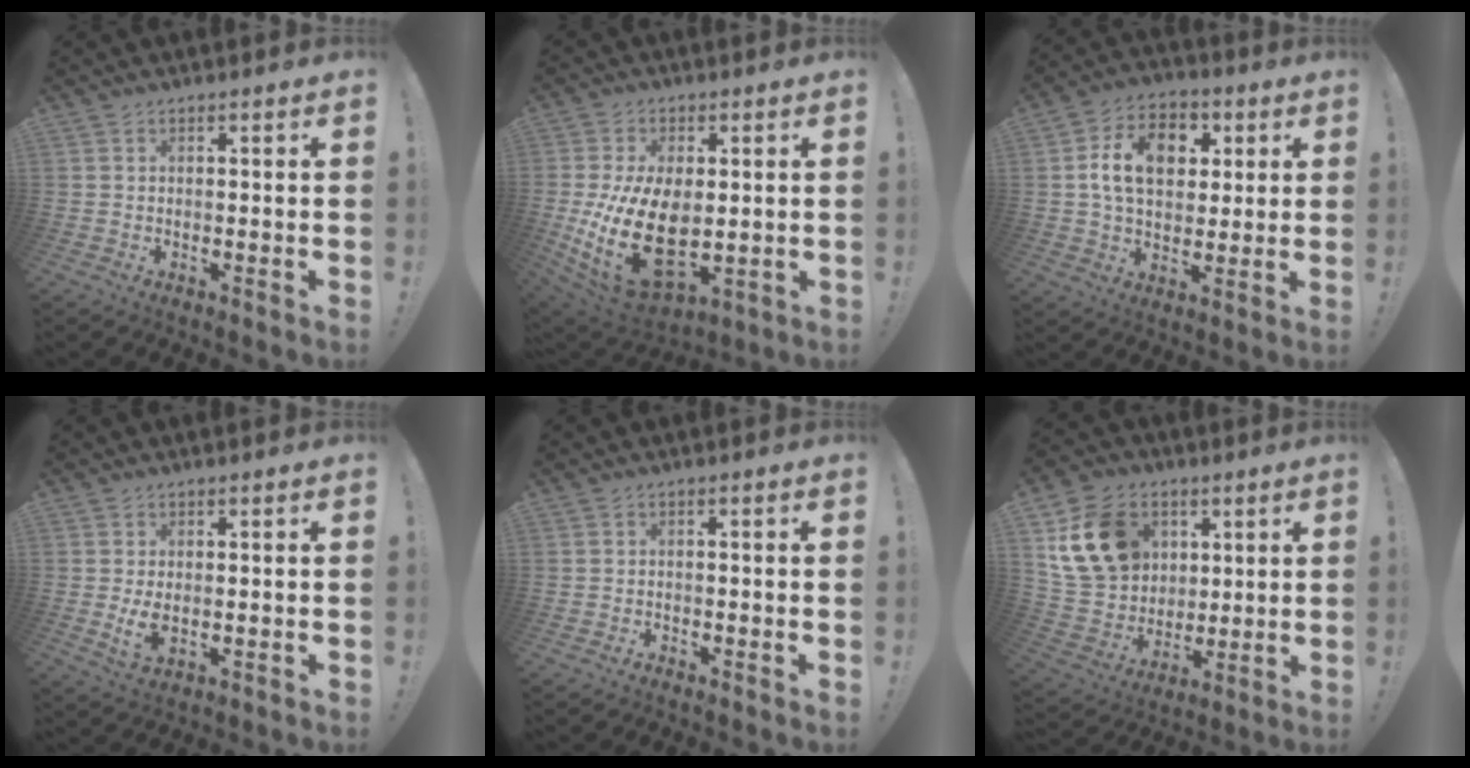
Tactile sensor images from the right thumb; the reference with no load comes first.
{"total": 21.2, "force": [-2.1, 13.0, 16.6], "torque": [-0.316, -0.004, -0.021]}
{"total": 14.9, "force": [3.7, 10.6, 9.8], "torque": [-0.153, 0.006, 0.073]}
{"total": 4.4, "force": [-0.1, 2.3, 3.7], "torque": [-0.057, -0.010, -0.002]}
{"total": 0.8, "force": [-0.8, 0.0, 0.2], "torque": [-0.007, 0.003, -0.014]}
{"total": 17.8, "force": [6.6, 14.0, 8.7], "torque": [-0.154, -0.009, 0.137]}